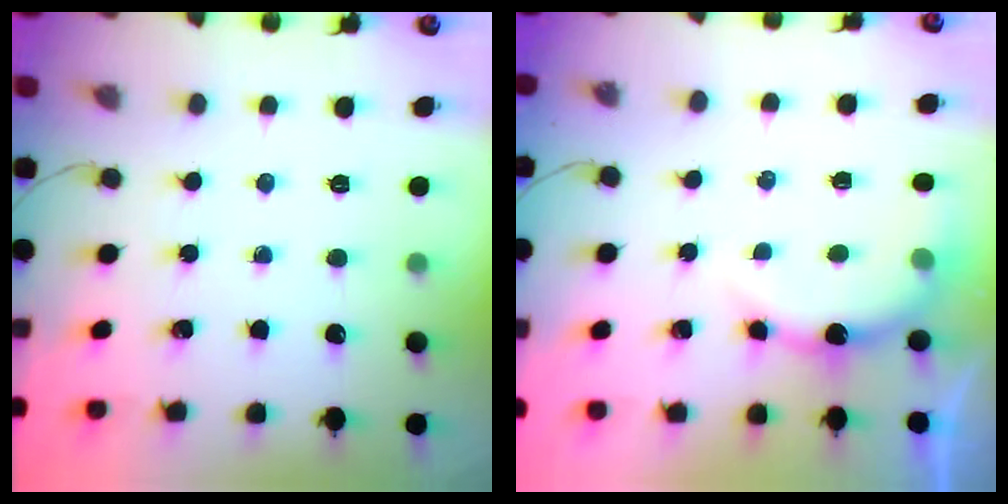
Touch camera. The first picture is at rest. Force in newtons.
{"total": 6.7, "press": 6.6, "slide": 1.2}